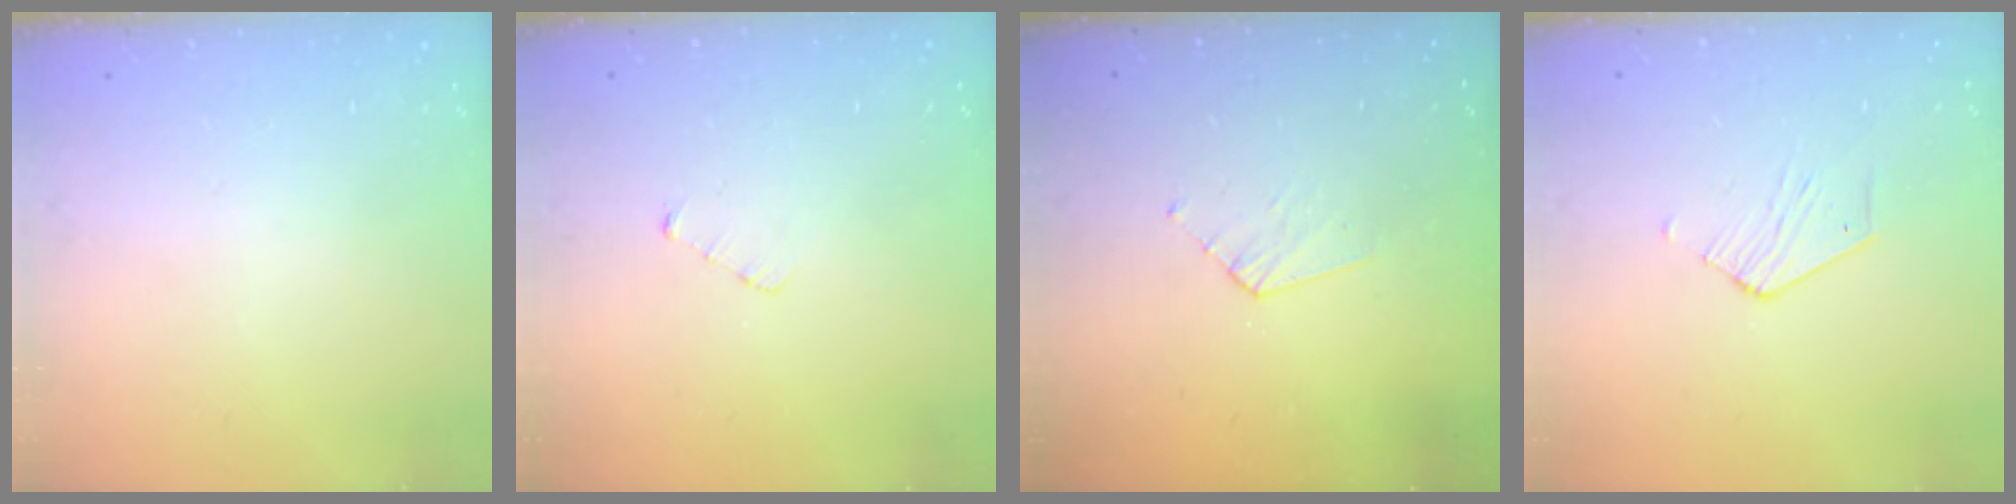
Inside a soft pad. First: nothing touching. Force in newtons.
{"total": 2.5, "press": 2.5, "slide": 0.2}
{"total": 3.2, "press": 3.2, "slide": 0.2}
{"total": 2.6, "press": 2.6, "slide": 0.2}